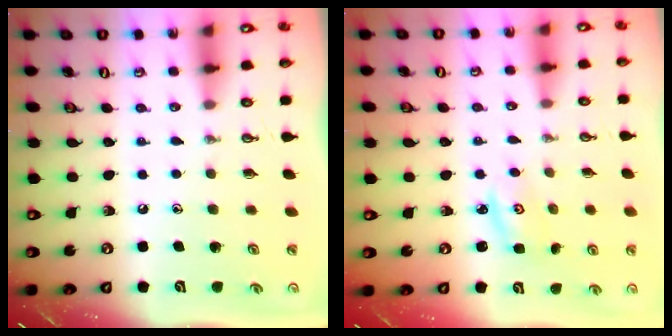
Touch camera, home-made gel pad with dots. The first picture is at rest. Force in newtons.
{"total": 2.3, "press": 2.3, "slide": 0.2}